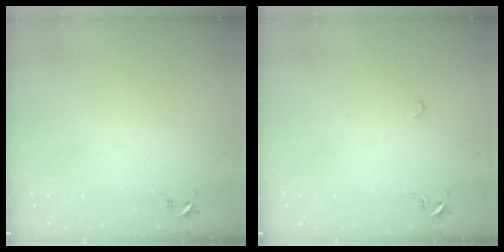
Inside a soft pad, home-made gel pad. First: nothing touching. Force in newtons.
{"total": 2.8, "press": 2.8, "slide": 0.1}